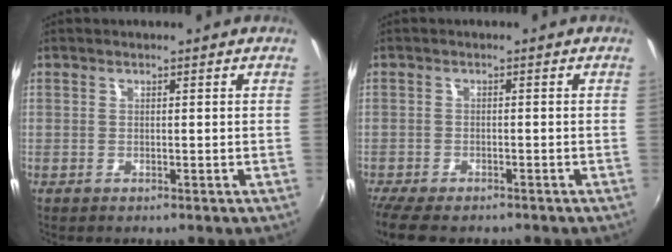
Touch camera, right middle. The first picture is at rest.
{"total": 7.8, "force": [-6.4, 2.2, 3.7], "torque": [-0.094, -0.037, -0.114]}